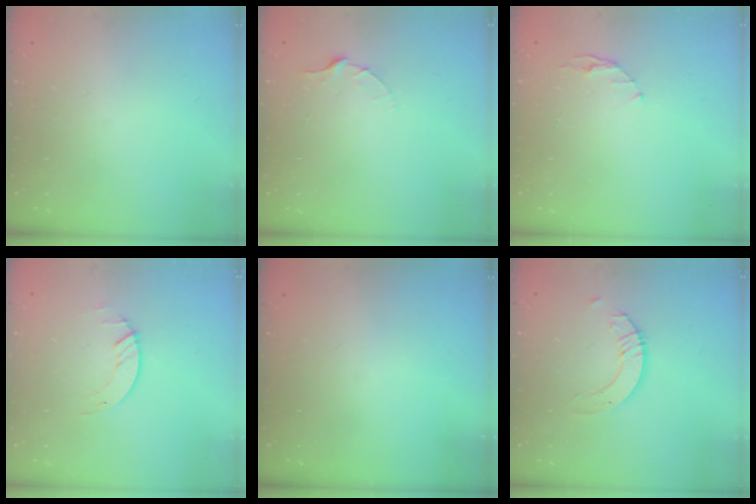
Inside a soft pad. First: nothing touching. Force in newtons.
{"total": 5.2, "press": 5.2, "slide": 0.5}
{"total": 3.9, "press": 3.9, "slide": 0.5}
{"total": 1.2, "press": 1.1, "slide": 0.2}
{"total": 0.0}
{"total": 3.4, "press": 3.4, "slide": 0.0}